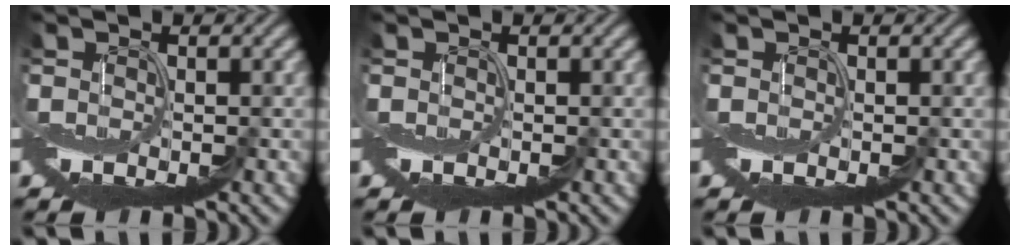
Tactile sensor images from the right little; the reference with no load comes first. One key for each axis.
{"total": 0.0}
{"total": 0.0}